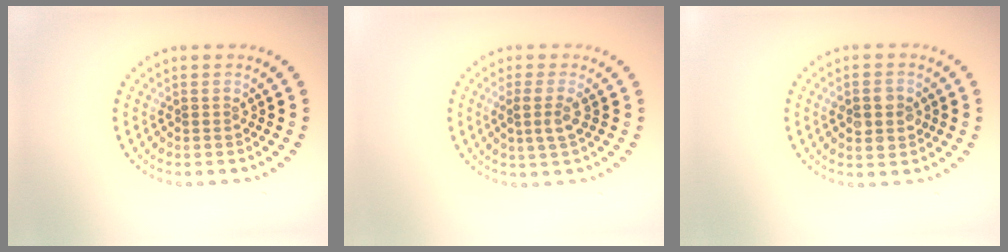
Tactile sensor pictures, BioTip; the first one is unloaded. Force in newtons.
{"total": 2.0, "press": 1.6, "slide": 1.2}
{"total": 2.7, "press": 2.7, "slide": 0.1}